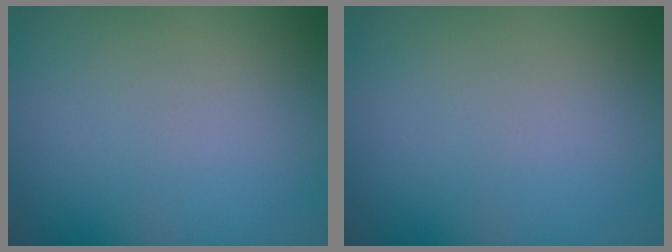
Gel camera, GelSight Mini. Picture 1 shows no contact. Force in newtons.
{"total": 0.0}